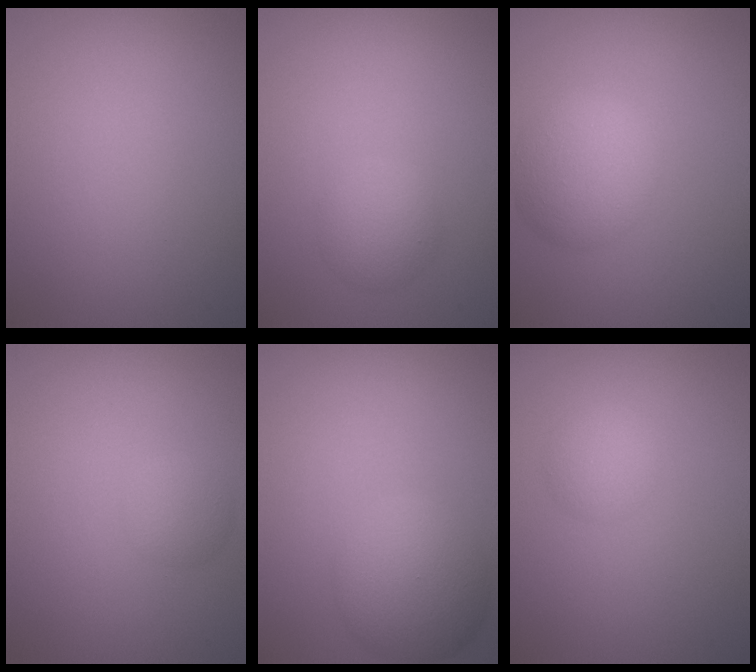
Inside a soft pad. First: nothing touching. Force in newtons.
{"total": 2.4, "press": 2.4, "slide": 0.0}
{"total": 4.6, "press": 4.6, "slide": 0.2}
{"total": 1.5, "press": 1.5, "slide": 0.0}
{"total": 5.4, "press": 5.4, "slide": 0.3}
{"total": 1.9, "press": 1.9, "slide": 0.0}